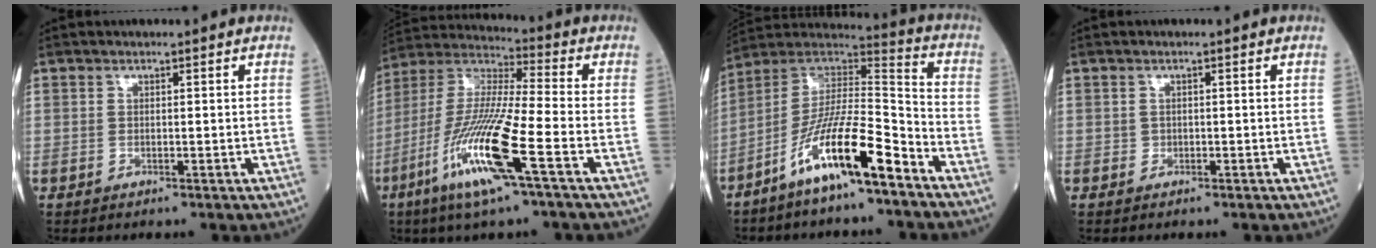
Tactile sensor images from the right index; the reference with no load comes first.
{"total": 16.4, "force": [-7.1, 0.5, 14.8], "torque": [-0.312, -0.024, -0.141]}
{"total": 14.6, "force": [-8.6, 1.8, 11.7], "torque": [-0.217, 0.006, -0.157]}
{"total": 0.5, "force": [-0.2, 0.5, 0.1], "torque": [0.000, 0.004, -0.004]}